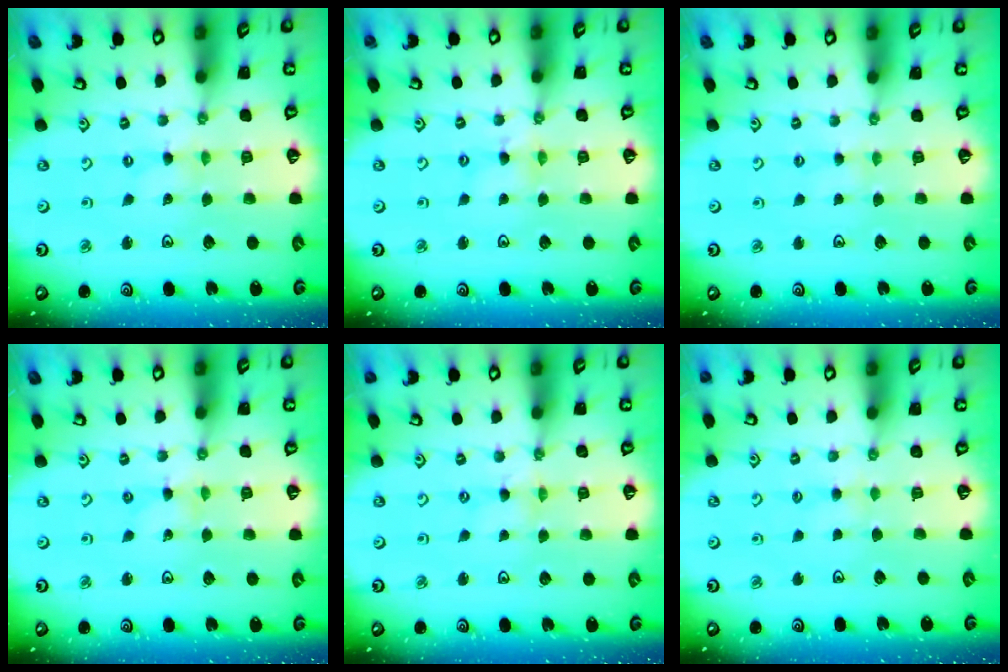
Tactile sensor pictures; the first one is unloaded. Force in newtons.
{"total": 2.4, "press": 2.4, "slide": 0.3}
{"total": 1.7, "press": 1.7, "slide": 0.3}
{"total": 0.0}
{"total": 0.0}
{"total": 2.0, "press": 1.9, "slide": 0.4}